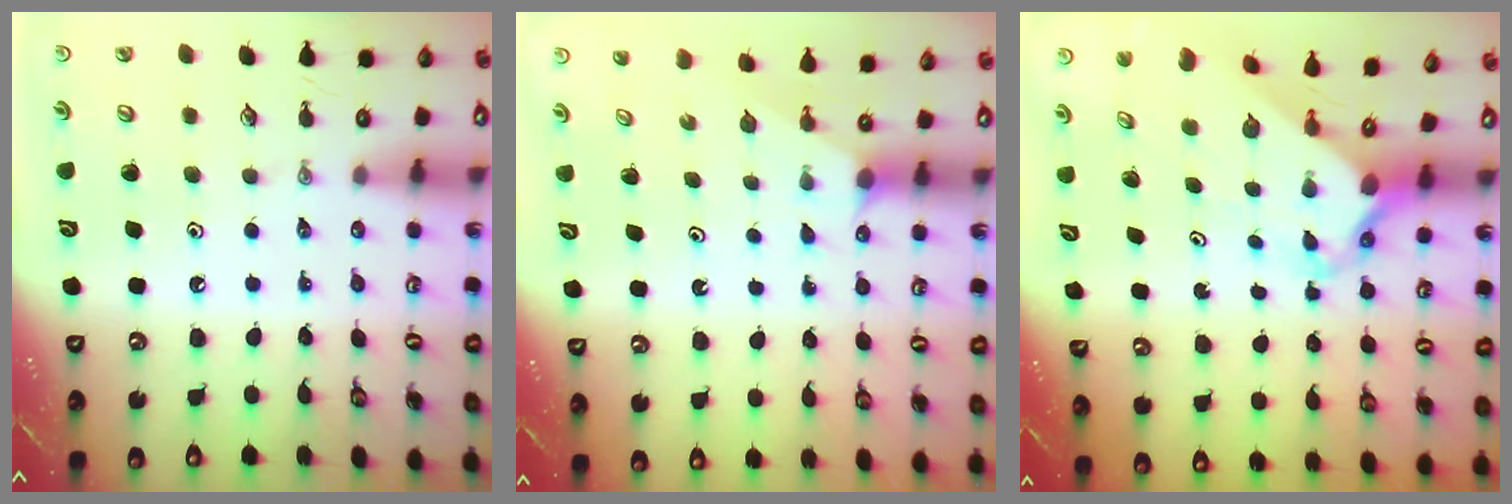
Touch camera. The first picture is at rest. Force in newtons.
{"total": 1.0, "press": 1.0, "slide": 0.2}
{"total": 2.8, "press": 2.8, "slide": 0.3}